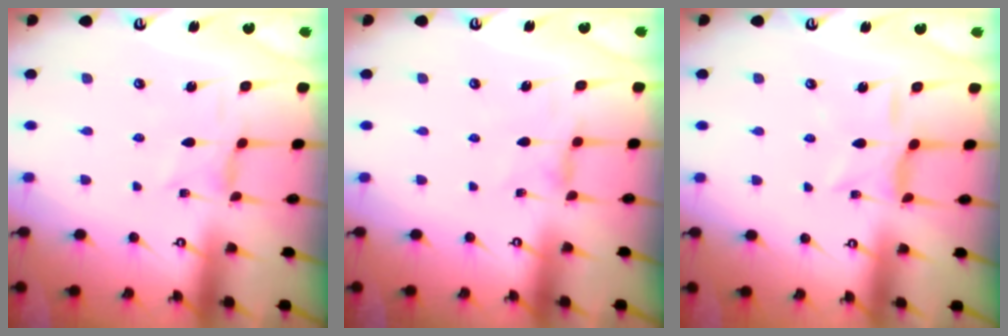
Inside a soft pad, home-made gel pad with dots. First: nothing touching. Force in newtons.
{"total": 2.5, "press": 2.5, "slide": 0.5}
{"total": 5.7, "press": 5.6, "slide": 0.8}